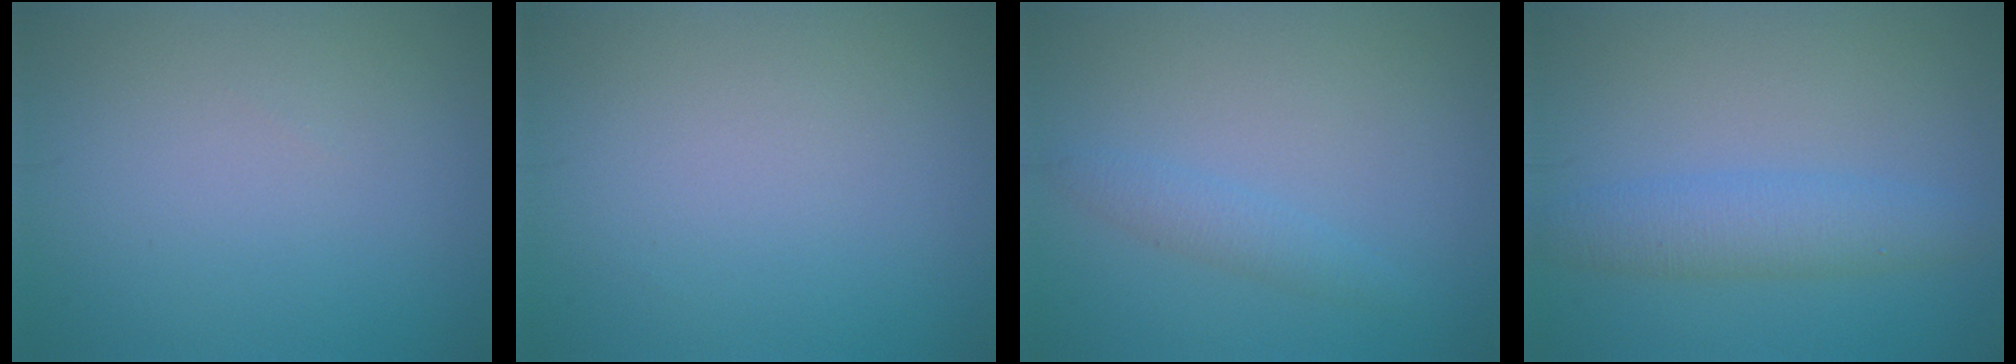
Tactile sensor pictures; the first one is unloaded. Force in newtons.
{"total": 0.0}
{"total": 1.5, "press": 1.5, "slide": 0.0}
{"total": 3.3, "press": 3.3, "slide": 0.1}